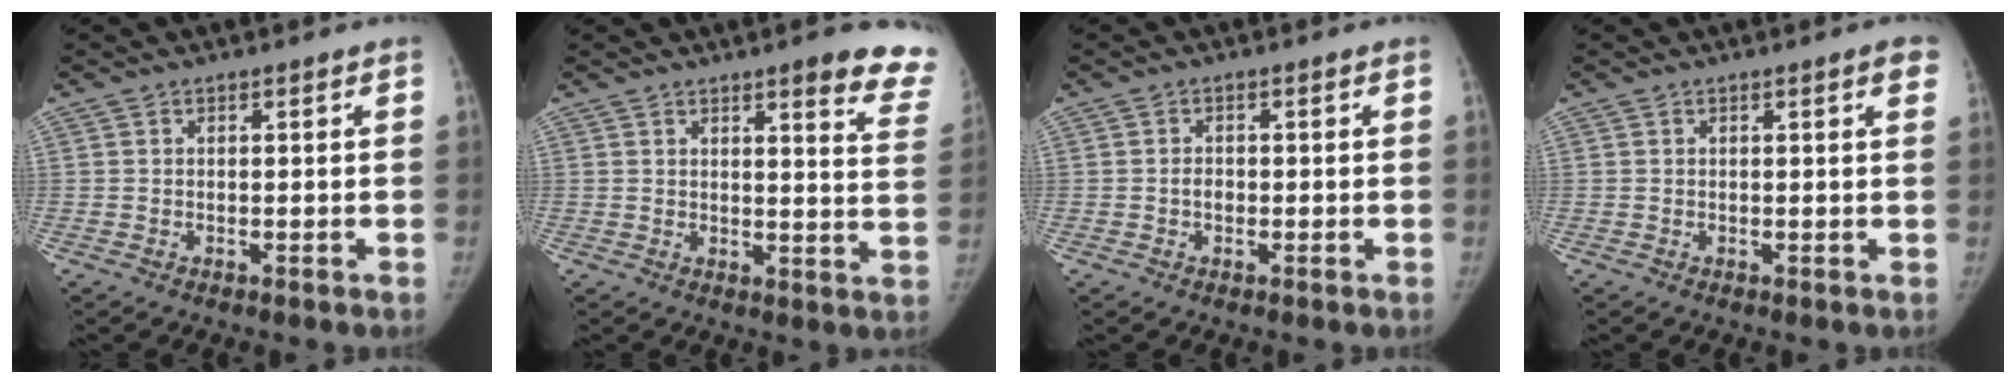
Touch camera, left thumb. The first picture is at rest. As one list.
[{"total": 12.7, "force": [9.5, 2.5, 8.1], "torque": [-0.058, -0.050, 0.095]}, {"total": 1.6, "force": [-0.4, 1.2, 1.0], "torque": [-0.011, 0.005, -0.009]}, {"total": 2.3, "force": [1.2, 0.4, 2.0], "torque": [-0.018, 0.000, 0.011]}]